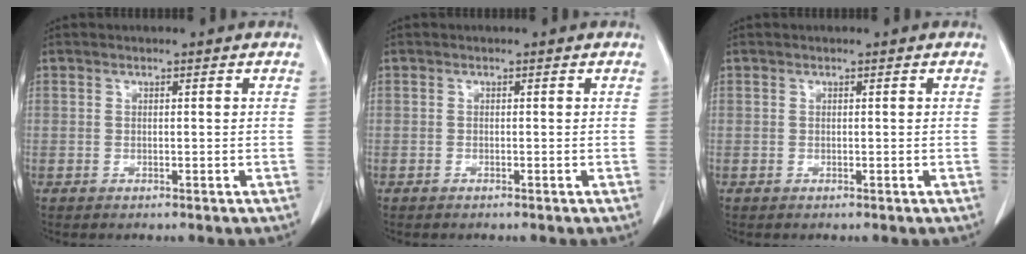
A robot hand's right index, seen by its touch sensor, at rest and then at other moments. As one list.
[{"total": 0.0}, {"total": 0.0}]